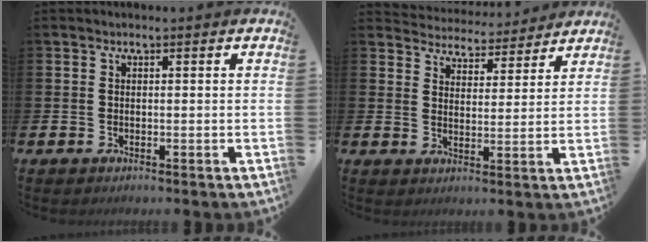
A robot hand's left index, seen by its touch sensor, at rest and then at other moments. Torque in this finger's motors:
{"motor_torque": [1.01, -1.13, 0.25, 0.01]}